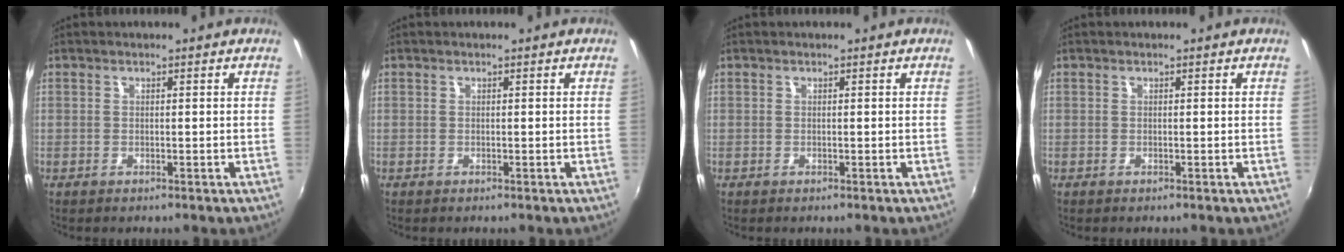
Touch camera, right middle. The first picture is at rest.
{"total": 0.0}
{"total": 0.0}
{"total": 0.0}